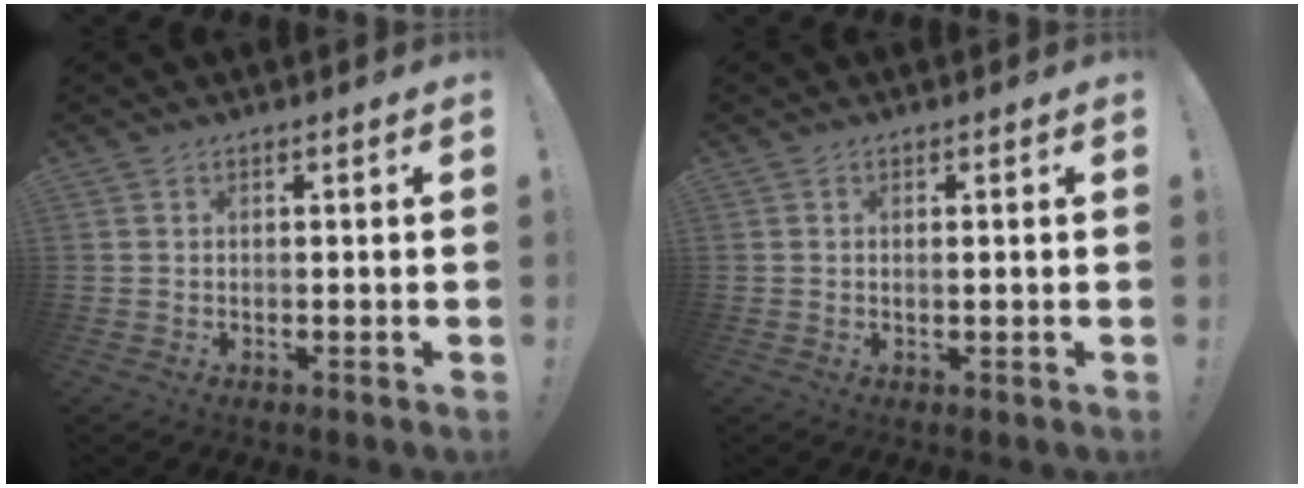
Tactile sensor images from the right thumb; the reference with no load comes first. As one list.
[{"total": 0.7, "force": [0.2, 0.0, 0.7], "torque": [-0.002, -0.005, 0.000]}]